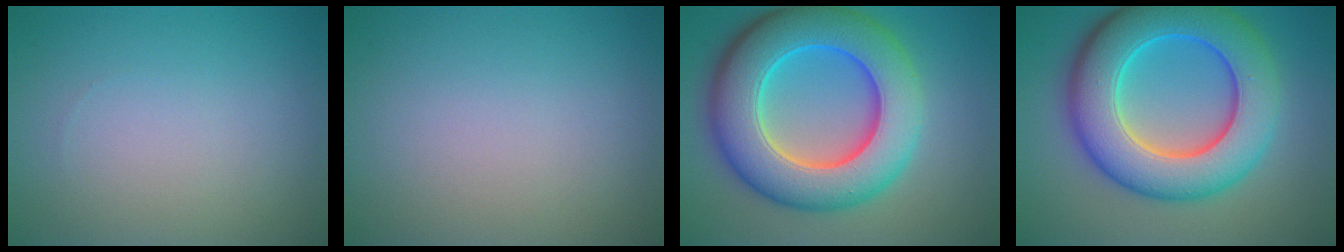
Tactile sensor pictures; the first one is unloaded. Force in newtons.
{"total": 0.0}
{"total": 11.9, "press": 11.9, "slide": 0.4}
{"total": 11.2, "press": 11.2, "slide": 0.2}